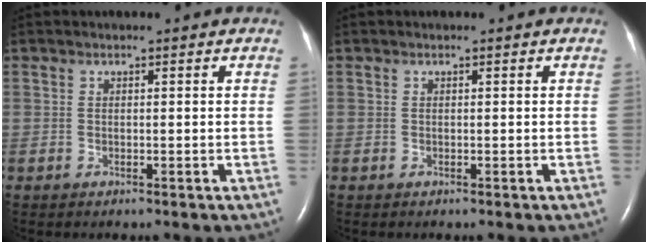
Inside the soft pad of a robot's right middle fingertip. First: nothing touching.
{"total": 0.0}